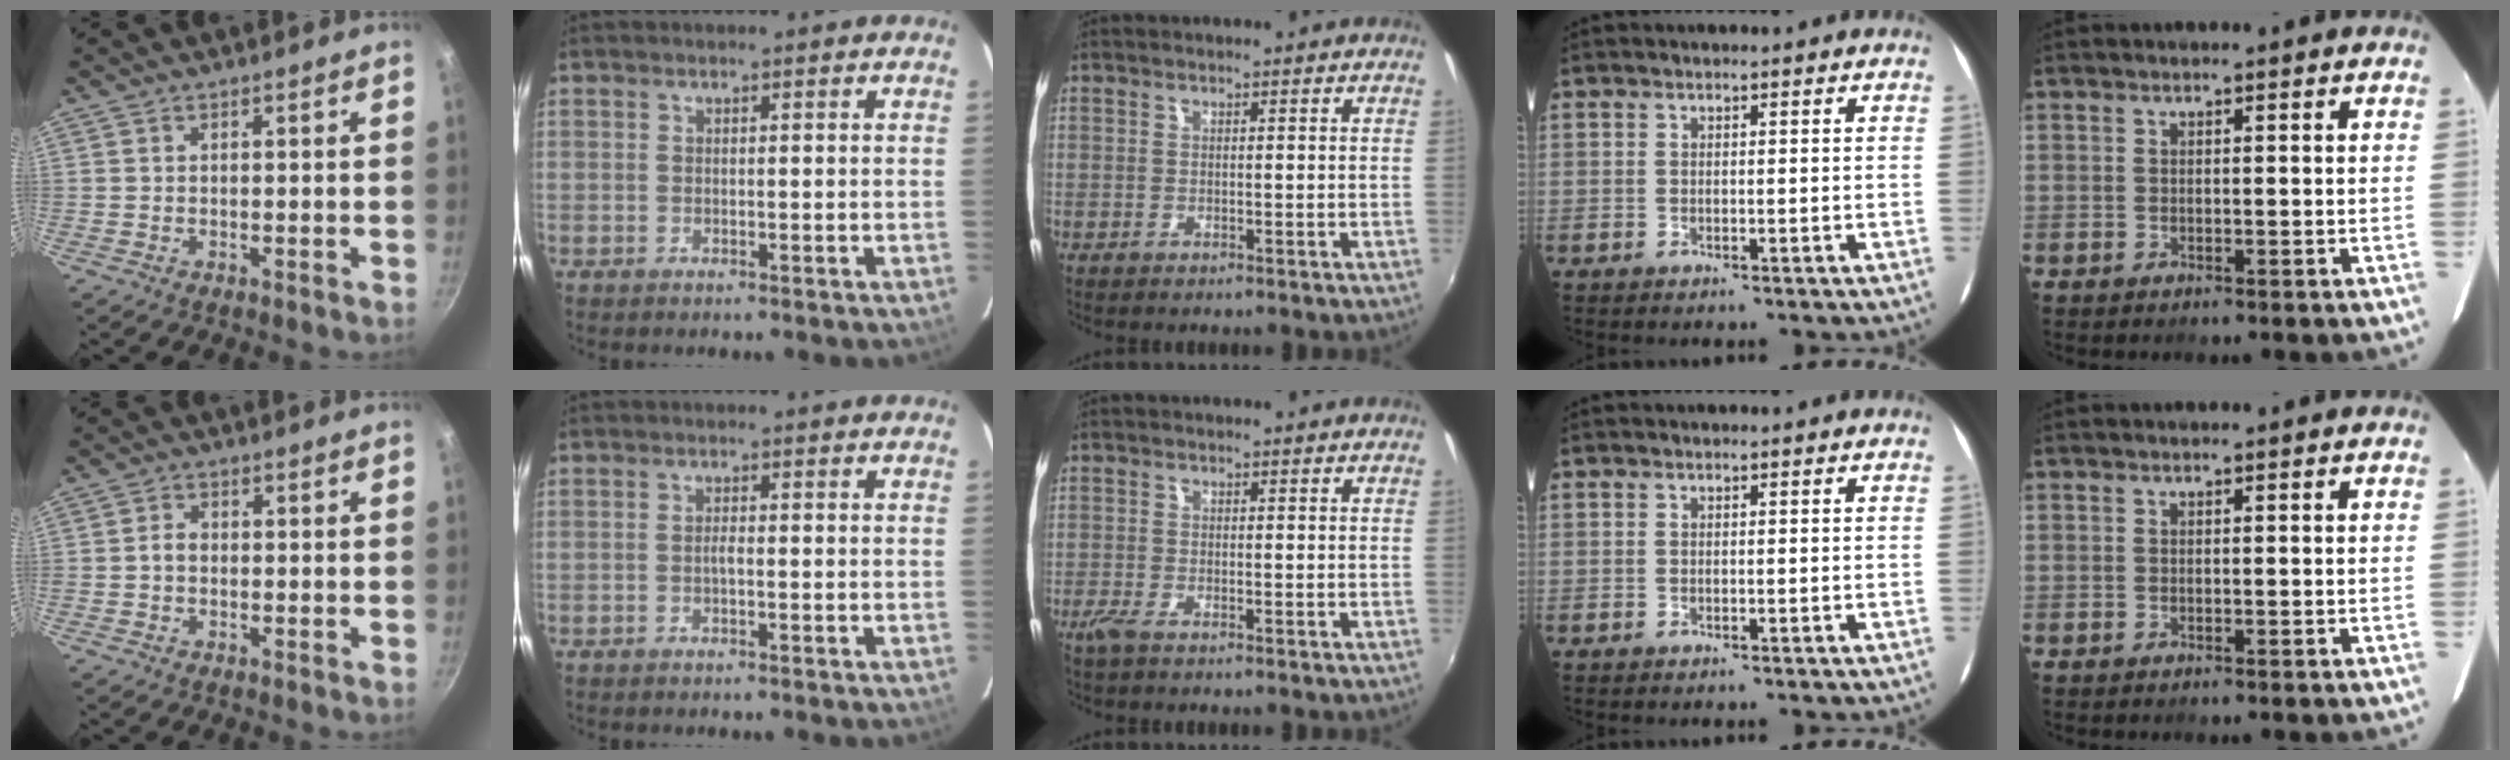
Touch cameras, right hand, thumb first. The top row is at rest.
{"thumb": {"total": 2.1, "force": [-0.3, 1.6, 1.3], "torque": [-0.018, 0.010, -0.008]}, "index": {"total": 1.0, "force": [-0.4, 0.1, 0.9], "torque": [-0.017, 0.003, -0.009]}, "middle": {"total": 1.9, "force": [-1.3, 0.1, 1.3], "torque": [-0.030, -0.008, -0.029]}}